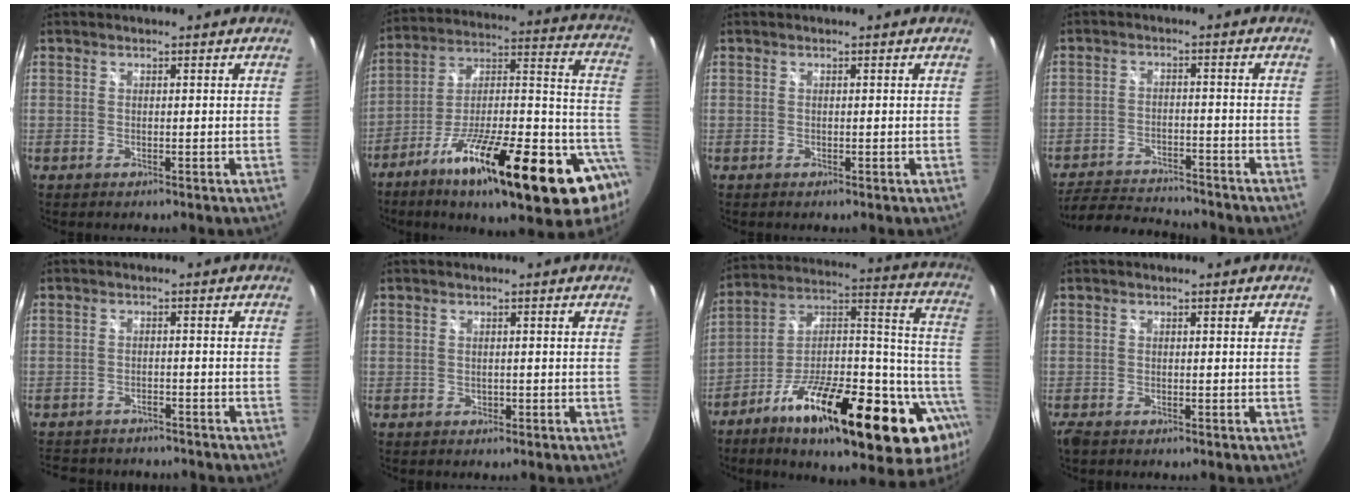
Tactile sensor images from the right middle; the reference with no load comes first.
{"total": 27.1, "force": [-10.1, 6.3, 24.4], "torque": [-0.328, -0.008, -0.163]}
{"total": 0.0}
{"total": 12.3, "force": [-11.1, 2.9, 4.2], "torque": [-0.106, -0.001, -0.173]}
{"total": 9.8, "force": [-8.4, 3.7, 3.3], "torque": [-0.083, -0.010, -0.122]}
{"total": 0.5, "force": [0.0, 0.5, 0.0], "torque": [0.002, 0.001, 0.003]}
{"total": 31.2, "force": [-14.2, 9.9, 26.0], "torque": [-0.362, 0.017, -0.228]}
{"total": 2.0, "force": [-1.5, 0.8, 1.1], "torque": [-0.023, -0.009, -0.028]}